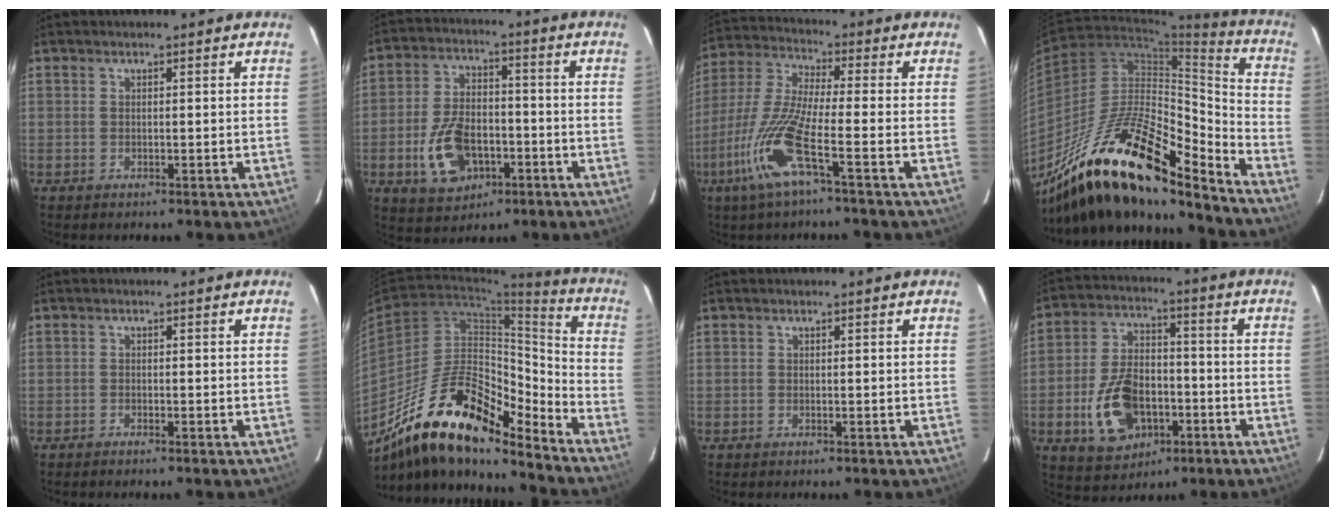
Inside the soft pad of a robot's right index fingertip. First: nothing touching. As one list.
[{"total": 12.5, "force": [-4.5, 7.8, 8.7], "torque": [-0.182, 0.008, -0.064]}, {"total": 12.7, "force": [-5.6, 0.9, 11.4], "torque": [-0.255, -0.007, -0.118]}, {"total": 24.5, "force": [-17.6, 7.2, 15.5], "torque": [-0.267, -0.008, -0.302]}, {"total": 0.7, "force": [-0.6, 0.0, 0.3], "torque": [-0.008, 0.000, -0.013]}, {"total": 21.9, "force": [-16.8, 6.6, 12.5], "torque": [-0.210, 0.001, -0.294]}, {"total": 0.0}, {"total": 14.8, "force": [-5.0, 9.9, 9.8], "torque": [-0.207, 0.013, -0.065]}]